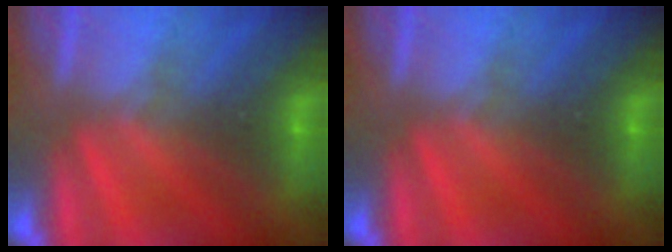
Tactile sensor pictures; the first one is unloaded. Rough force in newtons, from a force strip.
{"total": 0.0}